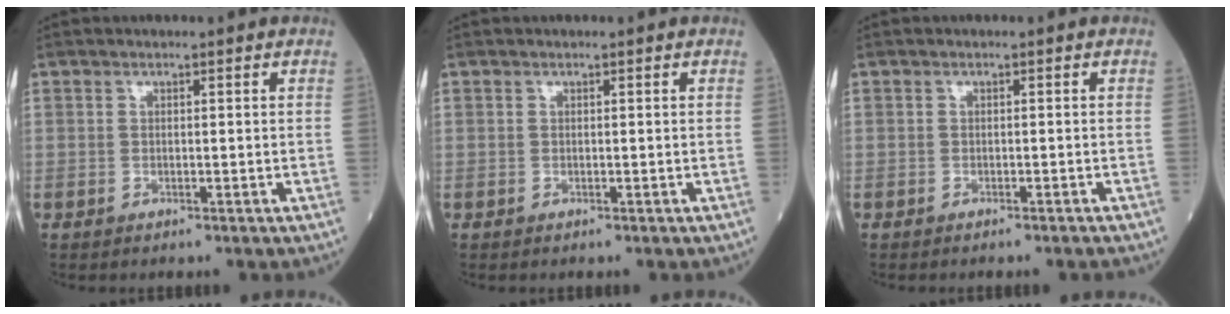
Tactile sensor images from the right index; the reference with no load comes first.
{"total": 0.0}
{"total": 2.2, "force": [-2.1, 0.0, 0.8], "torque": [-0.011, -0.002, -0.026]}